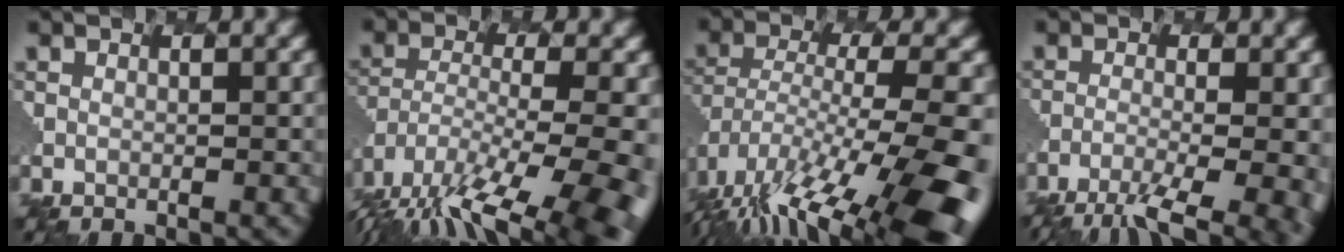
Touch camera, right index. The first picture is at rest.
{"total": 15.1, "force": [-10.7, 5.8, 8.9], "torque": [-0.186, -0.036, -0.135]}
{"total": 15.6, "force": [-10.0, 5.2, 10.7], "torque": [-0.209, -0.025, -0.139]}
{"total": 8.8, "force": [-6.1, 1.9, 6.0], "torque": [-0.106, -0.013, -0.079]}